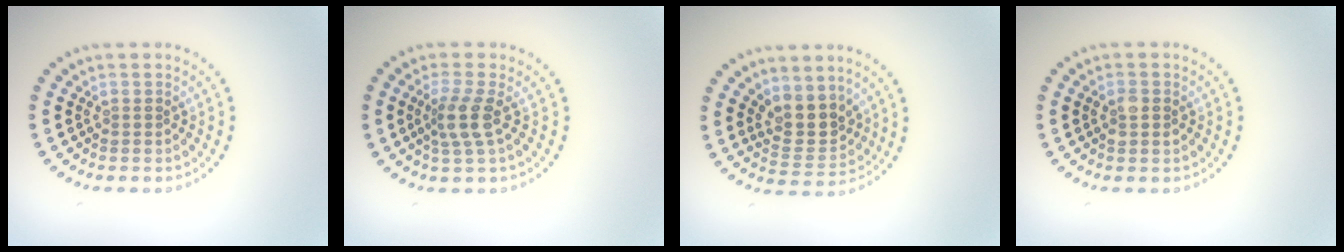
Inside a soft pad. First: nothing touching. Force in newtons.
{"total": 2.6, "press": 2.1, "slide": 1.6}
{"total": 3.5, "press": 3.1, "slide": 1.6}
{"total": 1.5, "press": 1.5, "slide": 0.2}